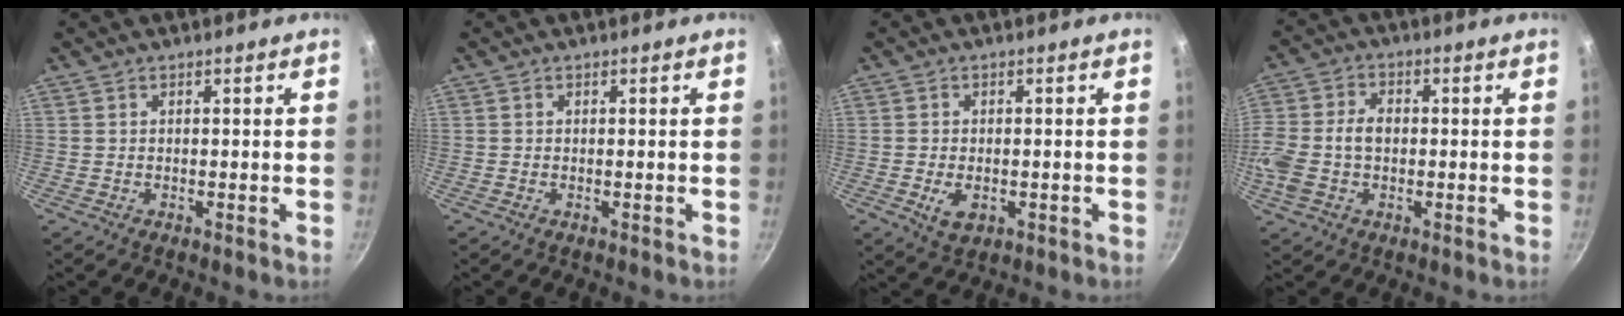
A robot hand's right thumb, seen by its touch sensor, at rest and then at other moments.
{"total": 0.0}
{"total": 4.4, "force": [-1.2, 2.8, 3.2], "torque": [-0.052, -0.001, -0.014]}
{"total": 10.6, "force": [-0.9, 7.4, 7.6], "torque": [-0.156, 0.018, -0.025]}